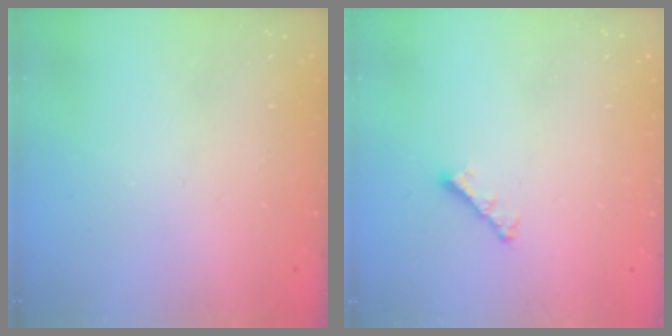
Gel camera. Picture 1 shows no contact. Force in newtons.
{"total": 2.8, "press": 2.7, "slide": 0.6}